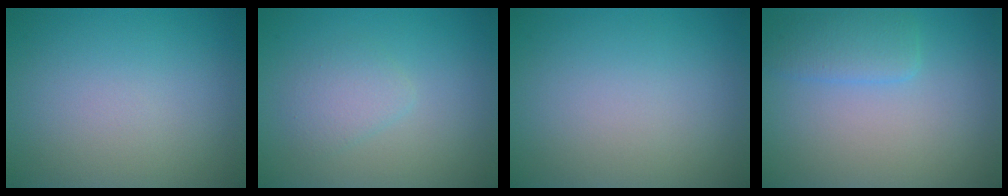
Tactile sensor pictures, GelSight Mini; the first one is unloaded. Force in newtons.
{"total": 1.9, "press": 1.9, "slide": 0.1}
{"total": 0.0}
{"total": 2.3, "press": 2.3, "slide": 0.2}